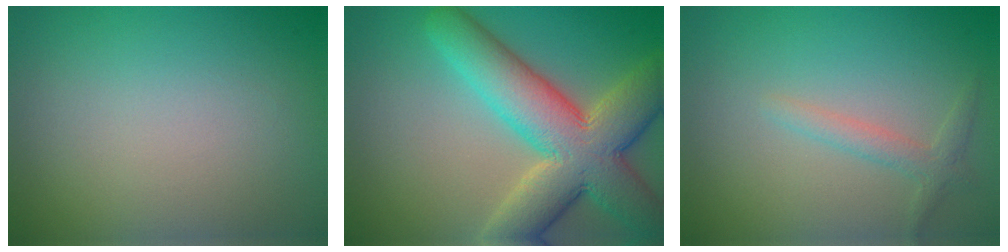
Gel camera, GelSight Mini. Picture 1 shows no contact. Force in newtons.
{"total": 10.5, "press": 10.5, "slide": 0.6}
{"total": 1.6, "press": 1.6, "slide": 0.1}